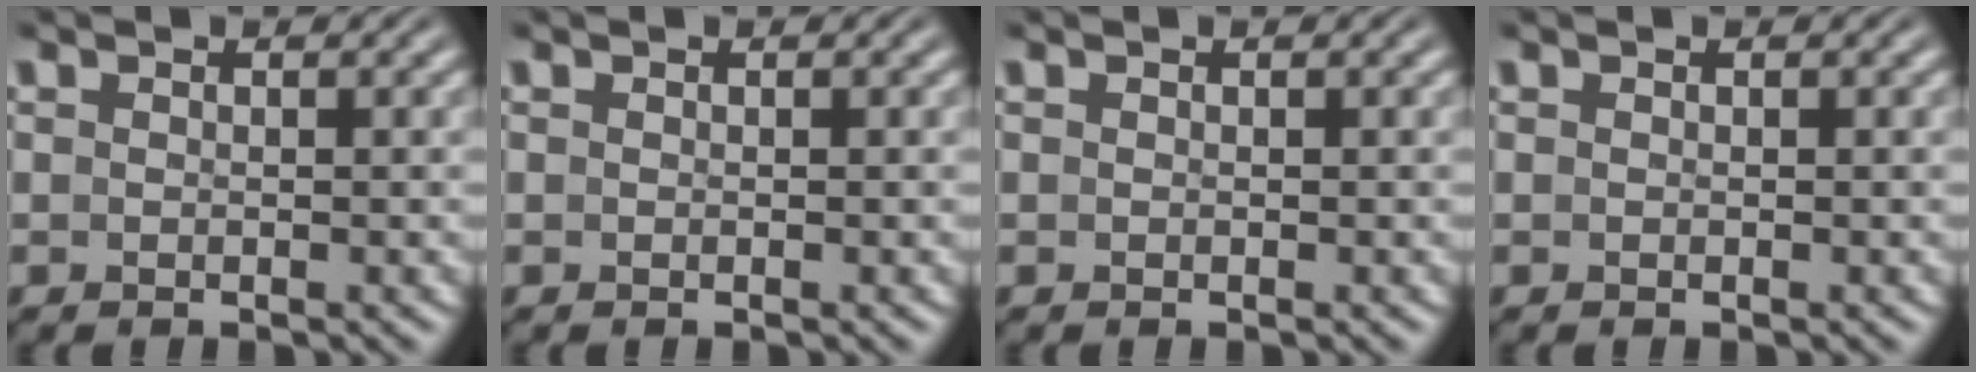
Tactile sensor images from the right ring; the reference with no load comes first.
{"total": 0.0}
{"total": 0.0}
{"total": 0.0}